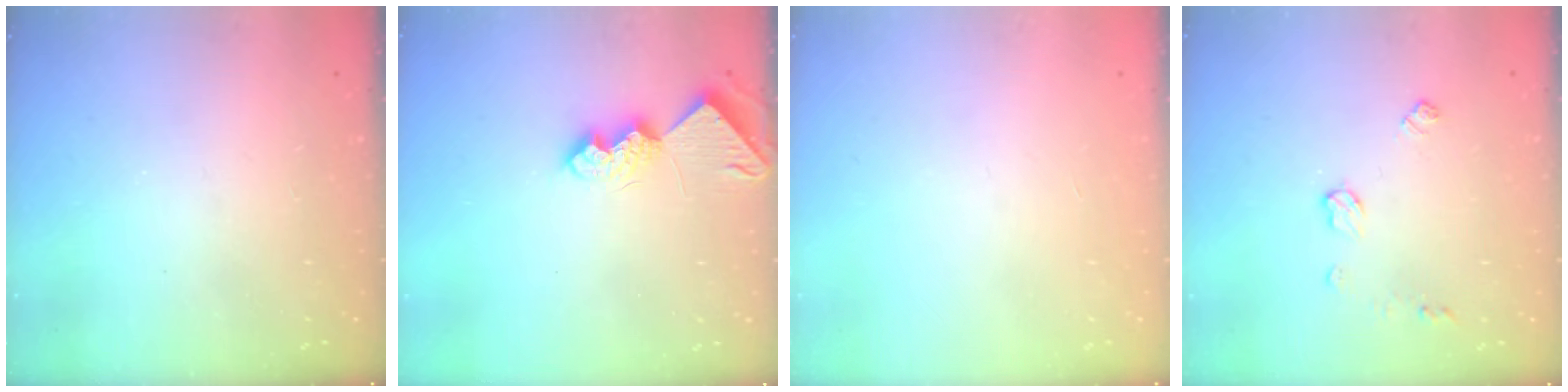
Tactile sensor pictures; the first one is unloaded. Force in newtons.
{"total": 9.6, "press": 9.6, "slide": 0.6}
{"total": 0.0}
{"total": 6.1, "press": 6.1, "slide": 0.4}